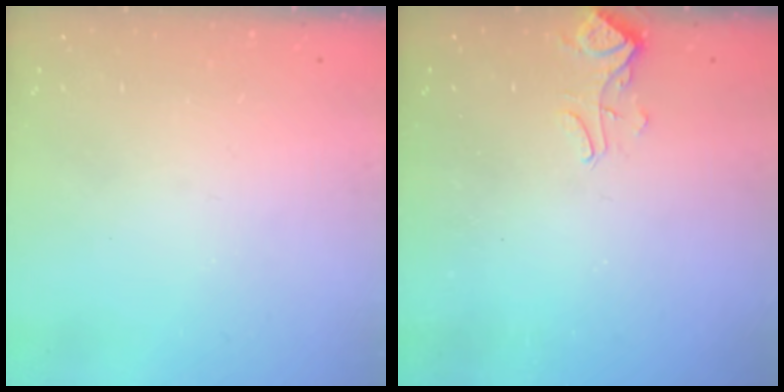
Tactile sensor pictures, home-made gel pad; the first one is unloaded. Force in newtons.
{"total": 2.7, "press": 2.7, "slide": 0.5}